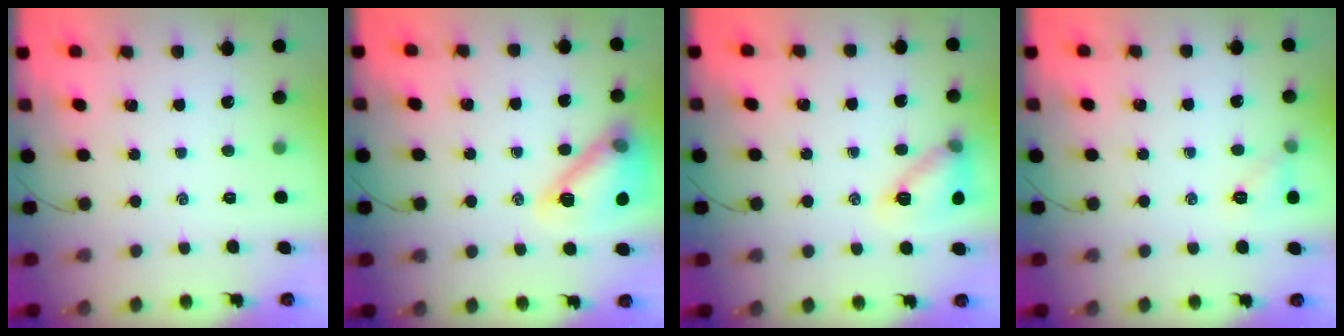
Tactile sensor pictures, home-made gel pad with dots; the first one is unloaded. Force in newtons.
{"total": 16.2, "press": 16.1, "slide": 1.5}
{"total": 13.1, "press": 13.1, "slide": 1.1}
{"total": 6.3, "press": 6.0, "slide": 1.8}